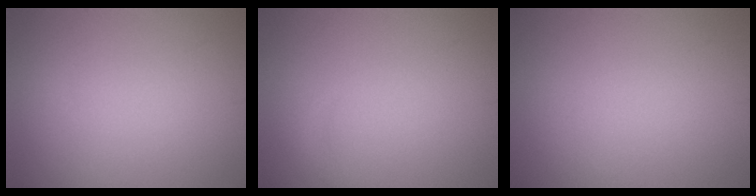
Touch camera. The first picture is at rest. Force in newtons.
{"total": 0.7, "press": 0.7, "slide": 0.2}
{"total": 0.0}